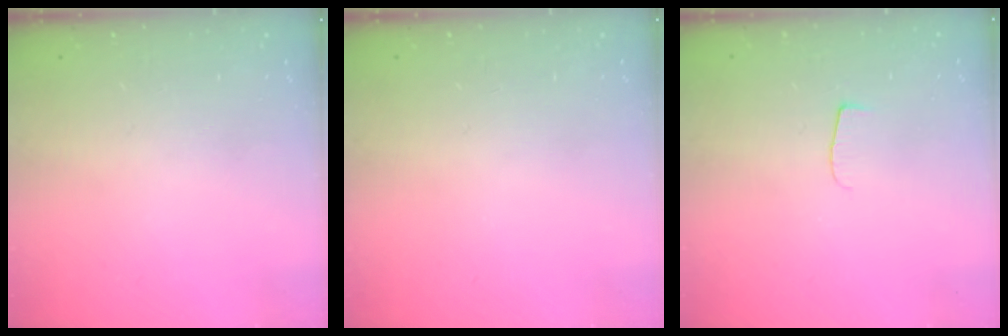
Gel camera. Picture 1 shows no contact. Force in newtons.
{"total": 0.0}
{"total": 4.3, "press": 4.3, "slide": 0.5}